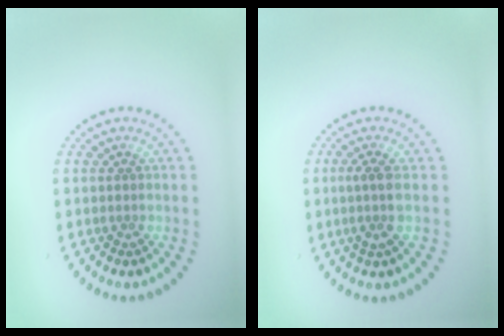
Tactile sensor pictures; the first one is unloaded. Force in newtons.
{"total": 2.2, "press": 1.7, "slide": 1.3}